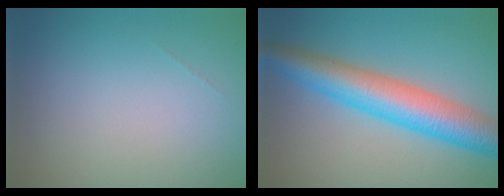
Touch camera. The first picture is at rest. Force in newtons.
{"total": 7.5, "press": 7.5, "slide": 0.1}